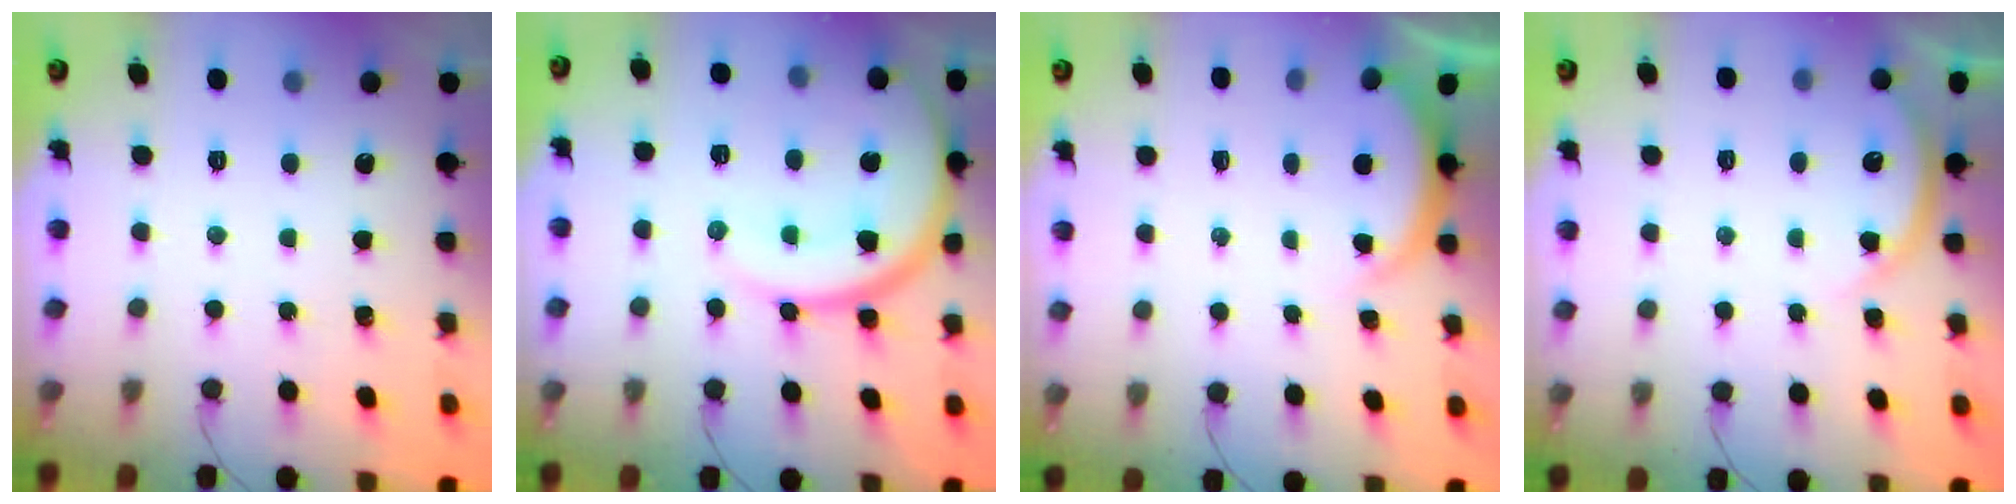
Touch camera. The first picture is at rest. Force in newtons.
{"total": 15.5, "press": 15.4, "slide": 1.2}
{"total": 2.5, "press": 2.5, "slide": 0.5}
{"total": 3.0, "press": 2.9, "slide": 0.4}